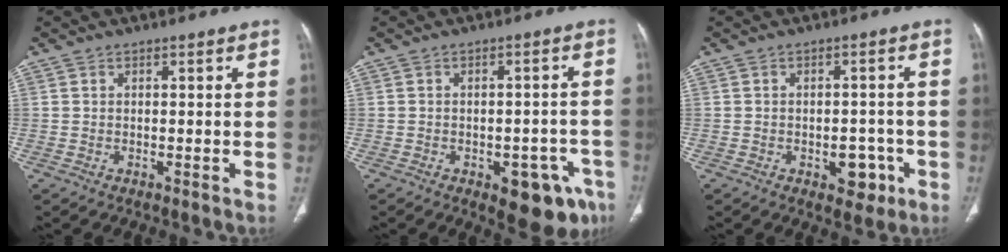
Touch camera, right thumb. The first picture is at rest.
{"total": 10.8, "force": [-5.7, 5.2, 7.6], "torque": [-0.061, 0.025, -0.066]}
{"total": 5.5, "force": [-2.2, 3.5, 3.6], "torque": [-0.022, 0.013, -0.022]}